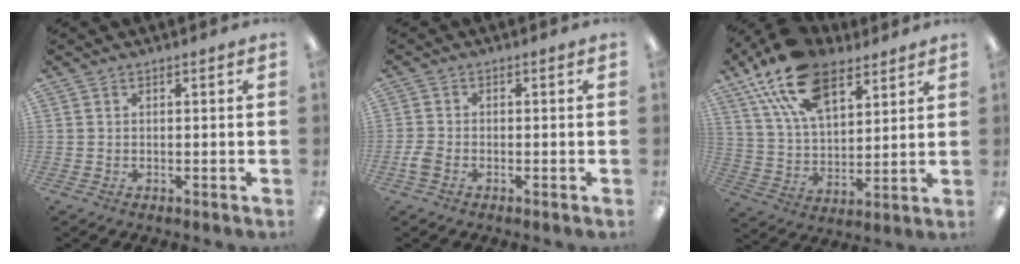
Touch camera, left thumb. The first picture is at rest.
{"total": 2.5, "force": [-1.0, 1.6, 1.7], "torque": [-0.041, 0.000, -0.021]}
{"total": 18.6, "force": [11.6, 9.7, 10.8], "torque": [-0.207, -0.040, 0.214]}